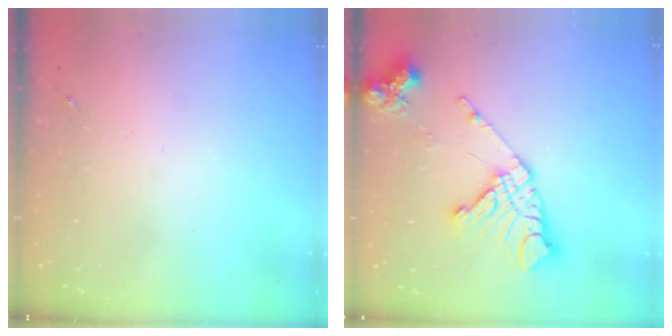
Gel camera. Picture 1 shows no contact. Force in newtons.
{"total": 16.8, "press": 16.7, "slide": 2.2}